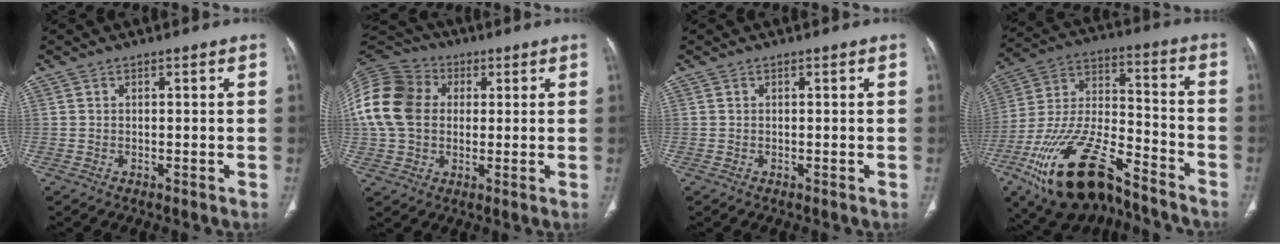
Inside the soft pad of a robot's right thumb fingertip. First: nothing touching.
{"total": 17.6, "force": [2.1, 13.7, 10.8], "torque": [-0.228, 0.027, 0.034]}
{"total": 0.0}
{"total": 23.8, "force": [-15.3, 9.6, 15.4], "torque": [-0.316, 0.061, -0.270]}